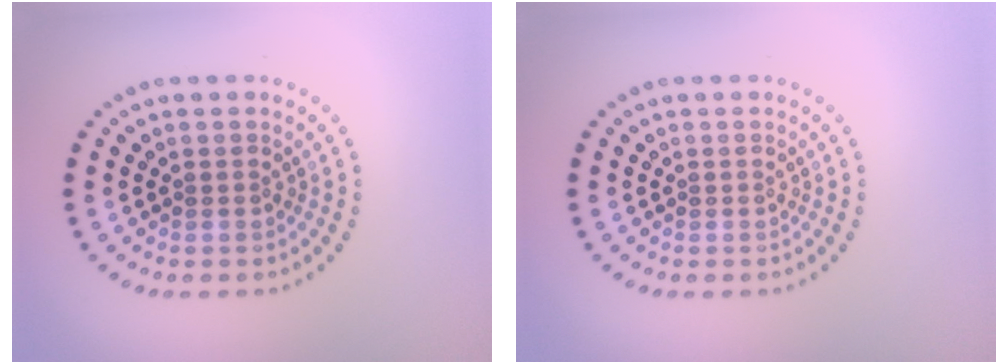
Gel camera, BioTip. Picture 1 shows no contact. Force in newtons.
{"total": 0.0}